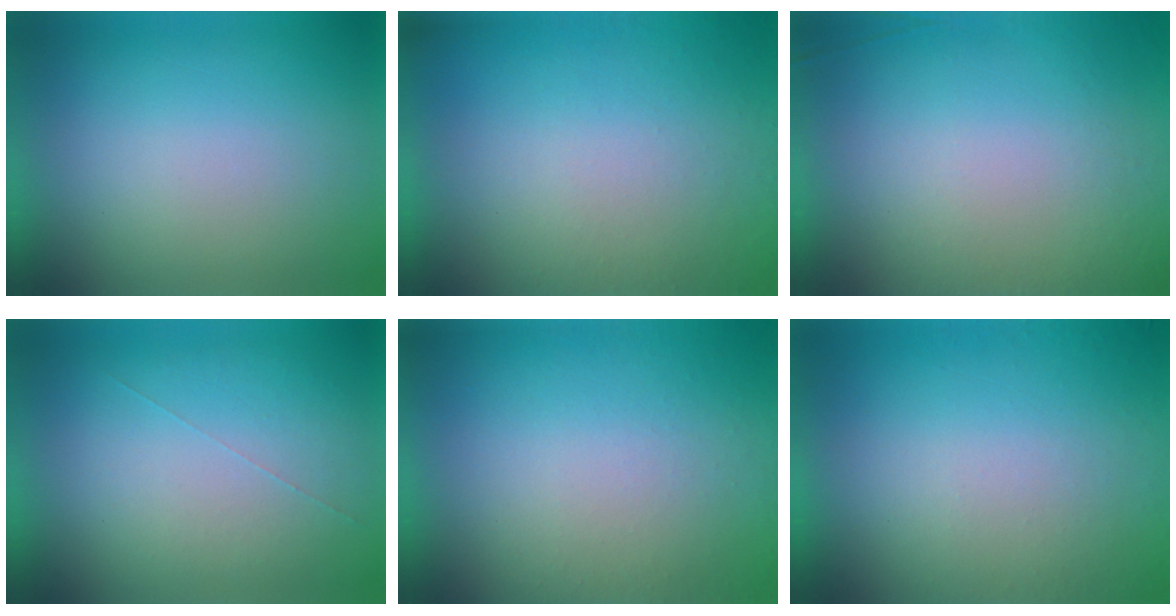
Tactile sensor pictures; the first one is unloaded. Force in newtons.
{"total": 5.0}
{"total": 5.5}
{"total": 1.0}
{"total": 9.5}
{"total": 4.7}